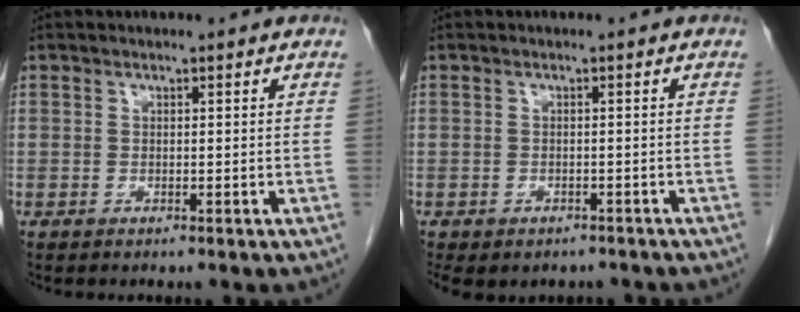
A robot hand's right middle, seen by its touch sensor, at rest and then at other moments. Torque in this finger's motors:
{"motor_torque": [1.10, -1.03, 0.15, 0.09]}